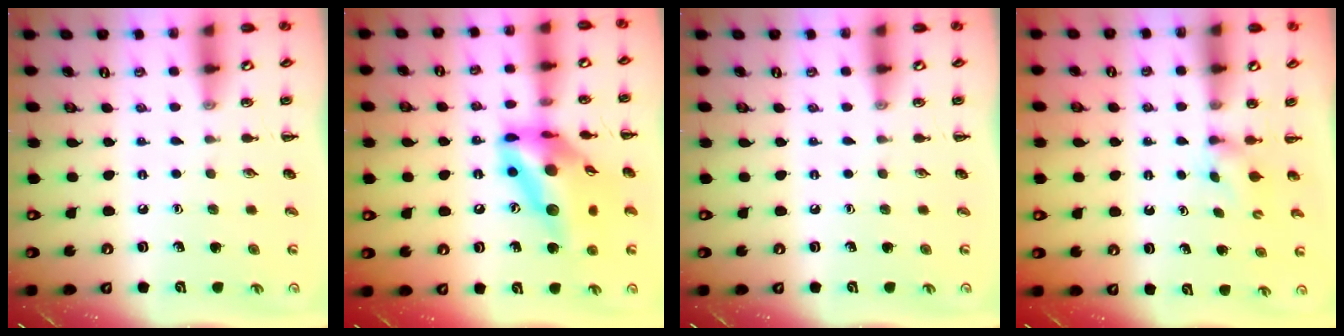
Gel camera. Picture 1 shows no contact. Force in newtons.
{"total": 16.9, "press": 16.1, "slide": 5.0}
{"total": 0.0}
{"total": 1.8, "press": 1.5, "slide": 0.9}